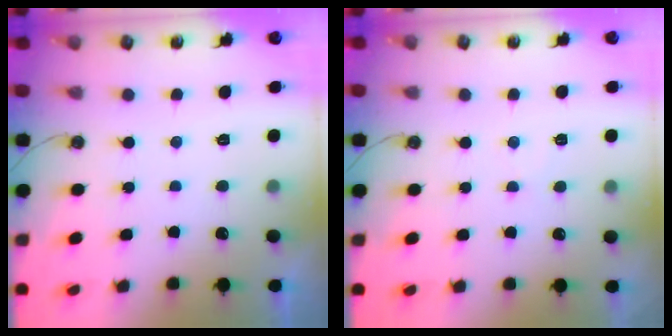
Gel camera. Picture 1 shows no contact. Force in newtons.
{"total": 4.4, "press": 4.4, "slide": 0.7}